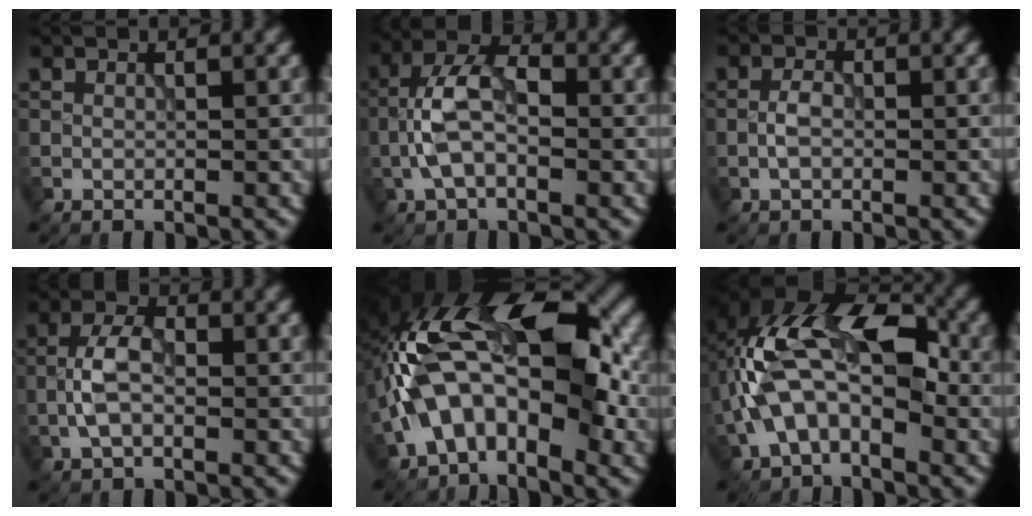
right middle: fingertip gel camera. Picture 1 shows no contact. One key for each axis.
{"total": 5.2, "fx": -1.1, "fy": 2.6, "fz": 4.4, "tx": -0.095, "ty": 0.016, "tz": -0.028}
{"total": 1.7, "fx": -0.5, "fy": 1.0, "fz": 1.3, "tx": -0.026, "ty": 0.005, "tz": -0.014}
{"total": 3.6, "fx": -0.8, "fy": 1.9, "fz": 3.0, "tx": -0.059, "ty": 0.010, "tz": -0.022}
{"total": 13.6, "fx": -1.1, "fy": 7.1, "fz": 11.6, "tx": -0.182, "ty": 0.027, "tz": -0.037}
{"total": 10.1, "fx": -1.0, "fy": 5.8, "fz": 8.2, "tx": -0.156, "ty": 0.028, "tz": -0.027}